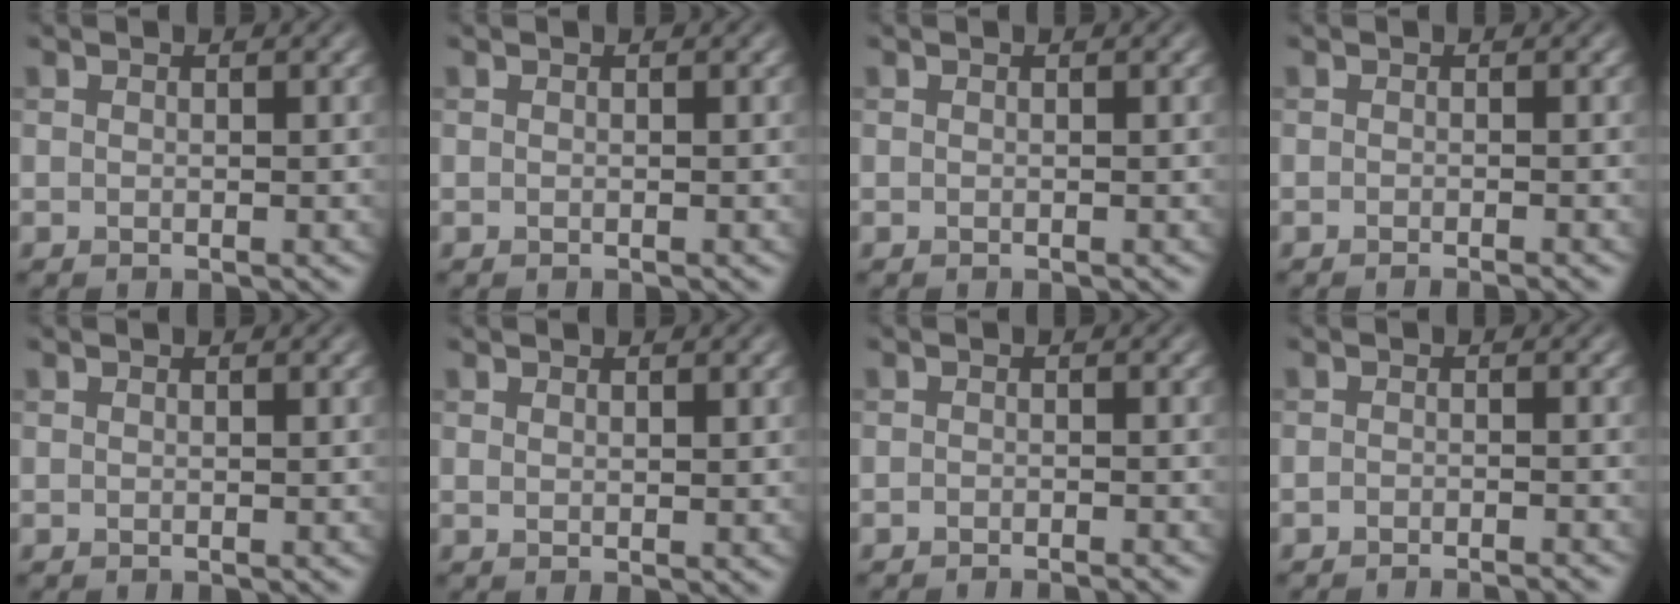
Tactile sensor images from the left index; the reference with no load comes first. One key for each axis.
{"total": 0.0}
{"total": 0.0}
{"total": 1.3, "fx": -0.8, "fy": 0.3, "fz": 1.0, "tx": -0.002, "ty": -0.004, "tz": -0.016}
{"total": 0.0}
{"total": 0.9, "fx": 0.6, "fy": 0.3, "fz": 0.6, "tx": -0.009, "ty": -0.001, "tz": 0.013}
{"total": 1.9, "fx": -1.7, "fy": 0.2, "fz": 0.8, "tx": -0.005, "ty": 0.000, "tz": -0.028}
{"total": 2.7, "fx": -2.5, "fy": 0.2, "fz": 1.0, "tx": -0.011, "ty": 0.005, "tz": -0.038}